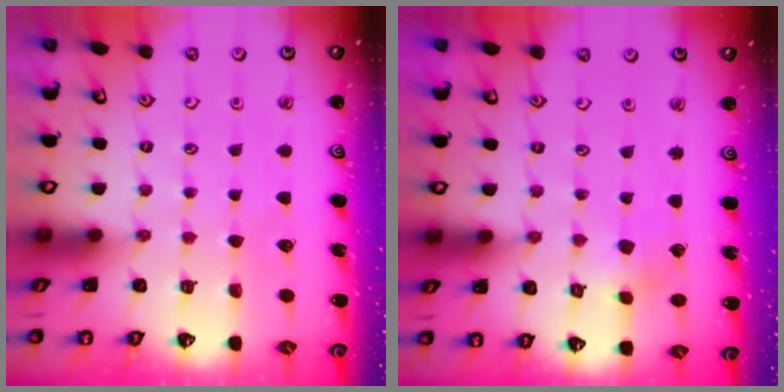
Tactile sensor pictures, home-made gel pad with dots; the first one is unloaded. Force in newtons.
{"total": 2.7, "press": 2.7, "slide": 0.3}